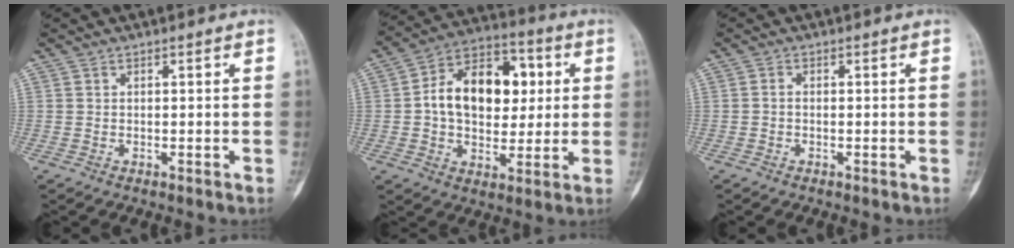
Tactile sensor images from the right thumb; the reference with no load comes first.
{"total": 17.7, "force": [2.1, 12.0, 12.8], "torque": [-0.159, 0.024, 0.028]}
{"total": 0.9, "force": [-0.3, 0.7, 0.5], "torque": [-0.003, 0.002, -0.010]}